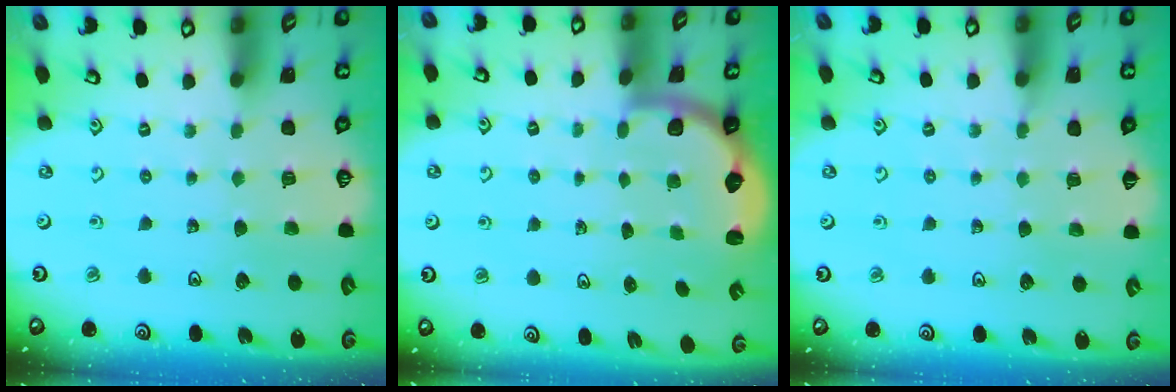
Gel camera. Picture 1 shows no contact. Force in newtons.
{"total": 2.1, "press": 1.9, "slide": 0.8}
{"total": 3.5, "press": 3.5, "slide": 0.4}